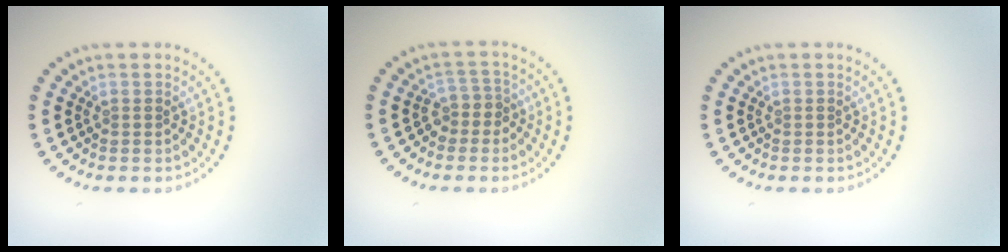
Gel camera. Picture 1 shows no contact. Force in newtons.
{"total": 1.9, "press": 1.5, "slide": 1.1}
{"total": 0.0}